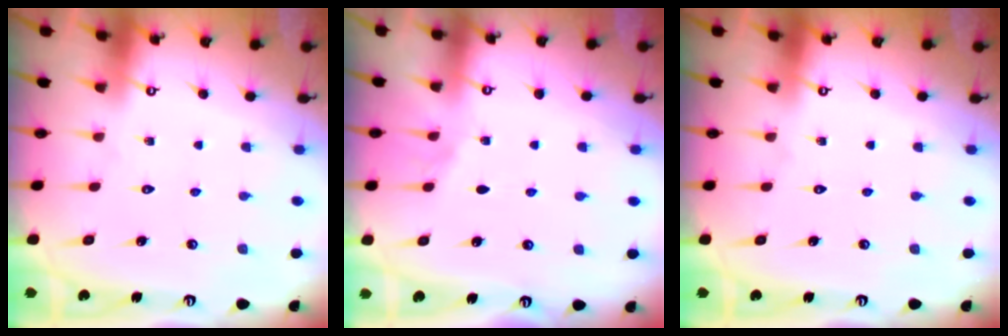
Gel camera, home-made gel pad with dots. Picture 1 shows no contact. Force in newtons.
{"total": 0.7, "press": 0.7, "slide": 0.1}
{"total": 0.0}